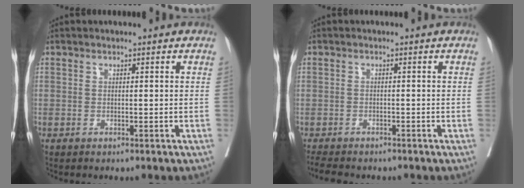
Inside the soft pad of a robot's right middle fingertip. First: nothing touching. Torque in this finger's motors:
{"motor_torque": [0.02, -0.17, -0.20, -0.05]}